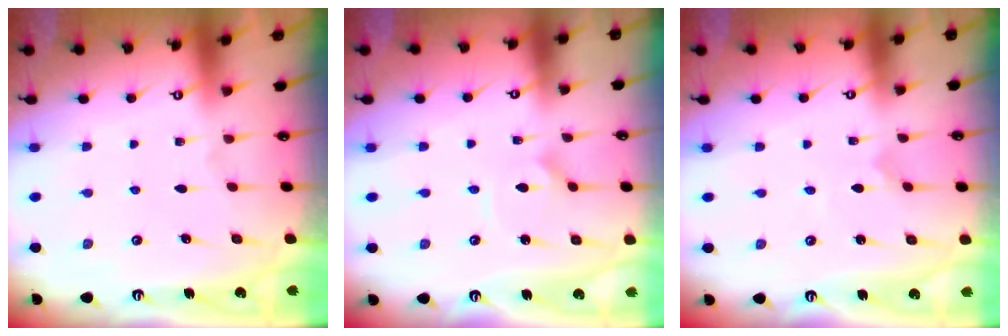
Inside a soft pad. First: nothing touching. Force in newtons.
{"total": 3.2, "press": 3.1, "slide": 0.3}
{"total": 0.0}